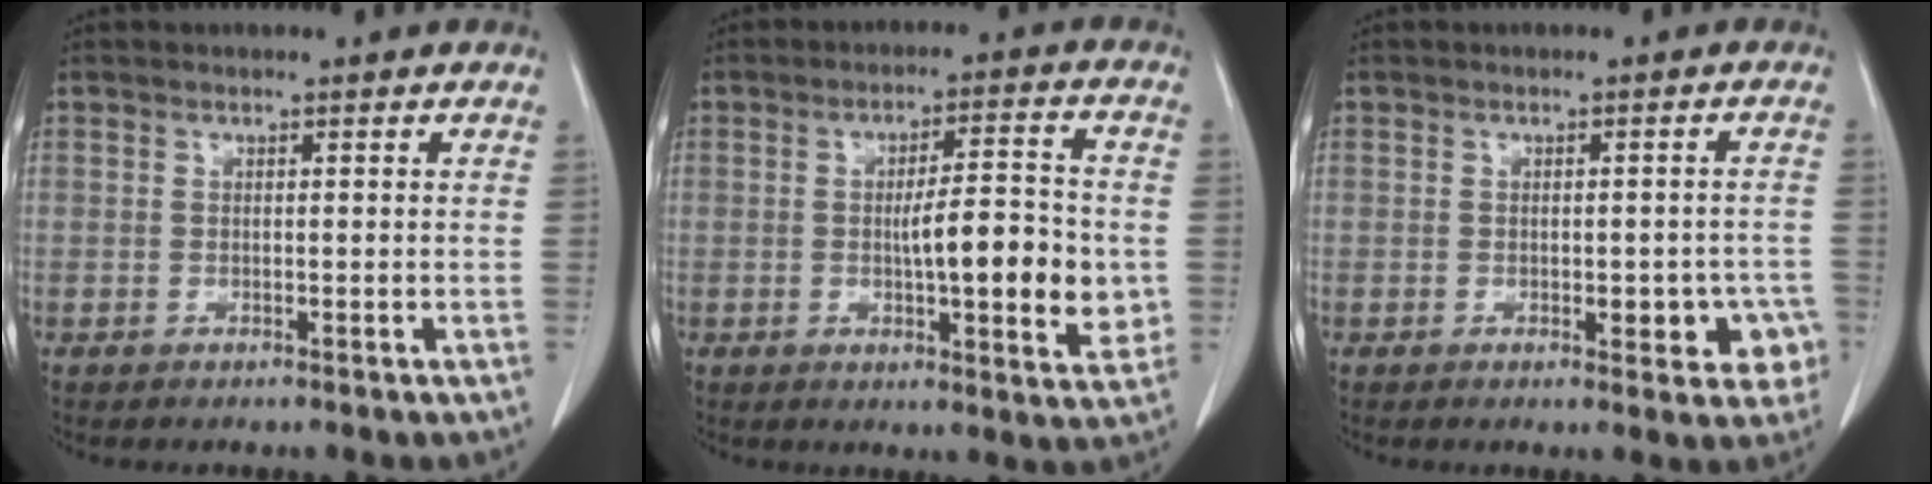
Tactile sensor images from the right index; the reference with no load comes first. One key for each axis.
{"total": 11.4, "fx": -1.1, "fy": 2.4, "fz": 11.1, "tx": -0.160, "ty": 0.005, "tz": -0.017}
{"total": 5.9, "fx": -2.1, "fy": 2.6, "fz": 4.9, "tx": -0.046, "ty": 0.008, "tz": -0.021}